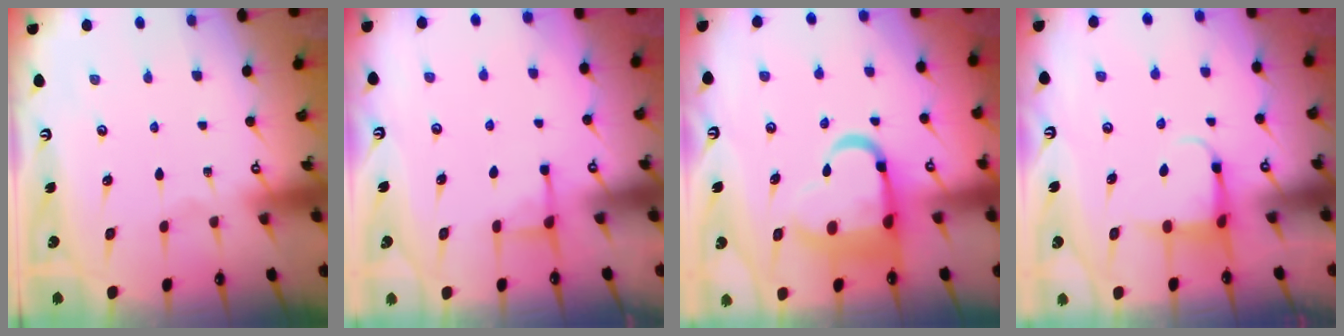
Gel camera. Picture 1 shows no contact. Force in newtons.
{"total": 2.9, "press": 2.8, "slide": 0.5}
{"total": 13.7, "press": 13.5, "slide": 2.6}
{"total": 3.9, "press": 3.8, "slide": 0.6}